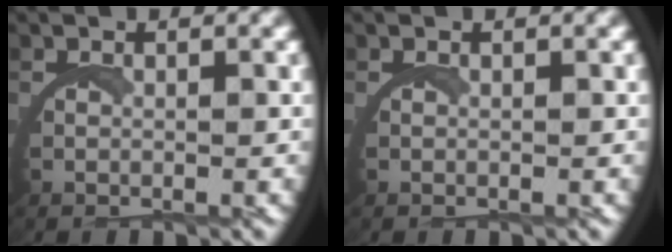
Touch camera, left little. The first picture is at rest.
{"total": 0.0}